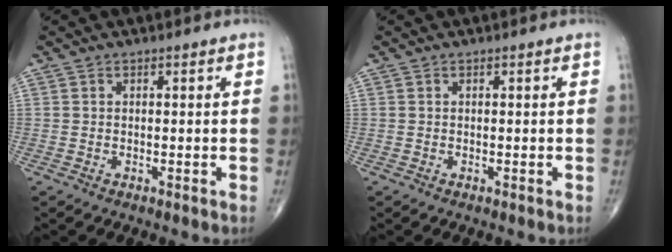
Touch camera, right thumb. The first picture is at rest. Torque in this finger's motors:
{"motor_torque": [0.01, 0.02, 0.01, 0.02, 0.01]}